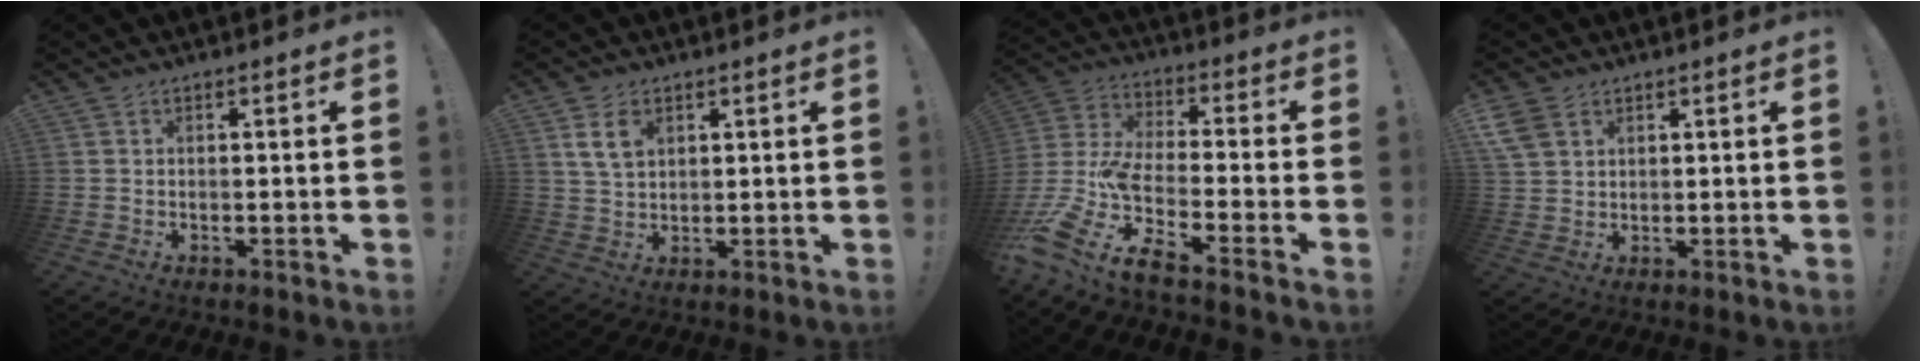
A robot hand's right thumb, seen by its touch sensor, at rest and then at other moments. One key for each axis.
{"total": 6.3, "fx": 2.7, "fy": 4.1, "fz": 3.9, "tx": -0.068, "ty": 0.000, "tz": 0.052}
{"total": 12.3, "fx": -8.1, "fy": 4.4, "fz": 8.1, "tx": -0.166, "ty": 0.015, "tz": -0.143}
{"total": 5.7, "fx": 3.2, "fy": 3.7, "fz": 2.9, "tx": -0.061, "ty": -0.010, "tz": 0.064}